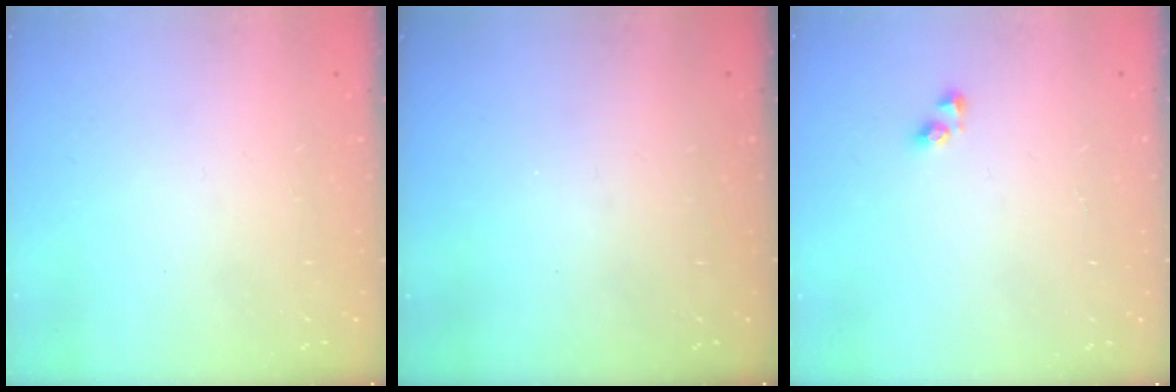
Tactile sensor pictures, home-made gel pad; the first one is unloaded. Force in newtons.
{"total": 0.0}
{"total": 3.8, "press": 3.8, "slide": 0.1}